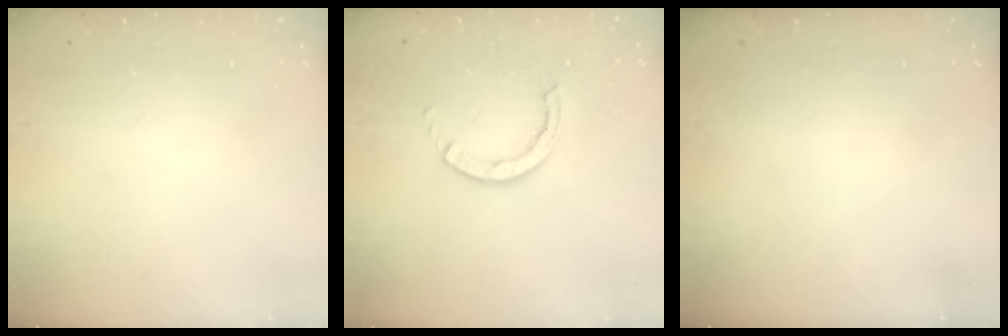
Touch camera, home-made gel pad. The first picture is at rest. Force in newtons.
{"total": 2.8, "press": 2.8, "slide": 0.3}
{"total": 0.0}